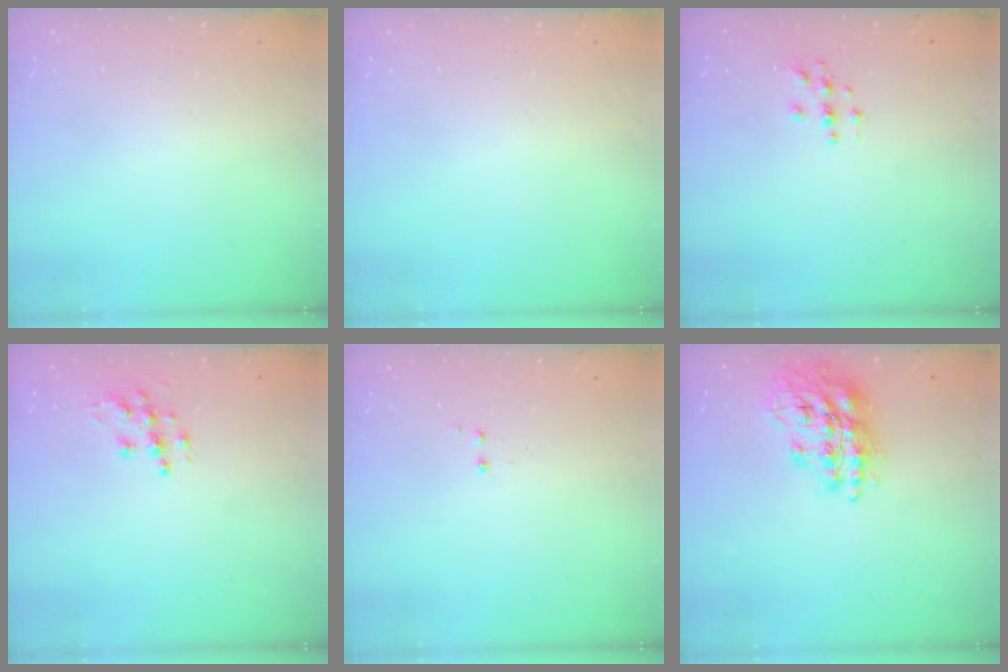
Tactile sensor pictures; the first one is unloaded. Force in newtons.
{"total": 0.0}
{"total": 2.9, "press": 2.9, "slide": 0.3}
{"total": 9.9, "press": 9.9, "slide": 0.7}
{"total": 1.2, "press": 1.0, "slide": 0.6}
{"total": 17.1, "press": 17.0, "slide": 1.4}